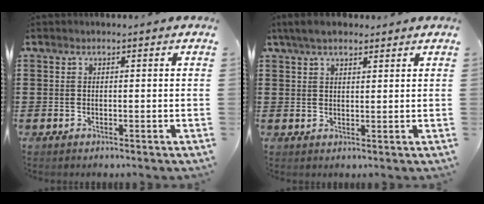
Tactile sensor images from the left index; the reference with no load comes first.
{"total": 3.5, "force": [2.6, 1.3, 1.9], "torque": [-0.044, 0.003, 0.049]}